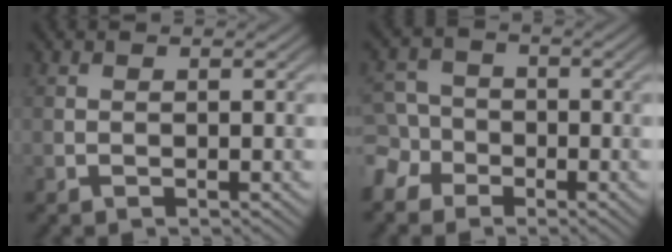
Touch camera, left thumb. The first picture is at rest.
{"total": 4.9, "force": [-2.5, 4.0, 1.6], "torque": [-0.033, -0.001, -0.066]}